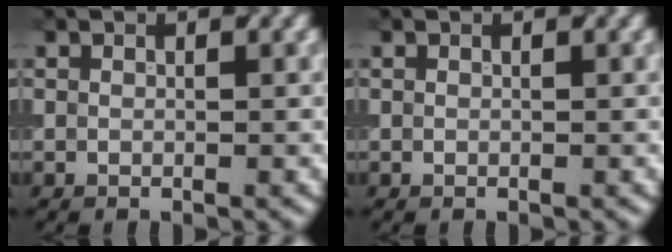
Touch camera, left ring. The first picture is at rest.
{"total": 0.0}